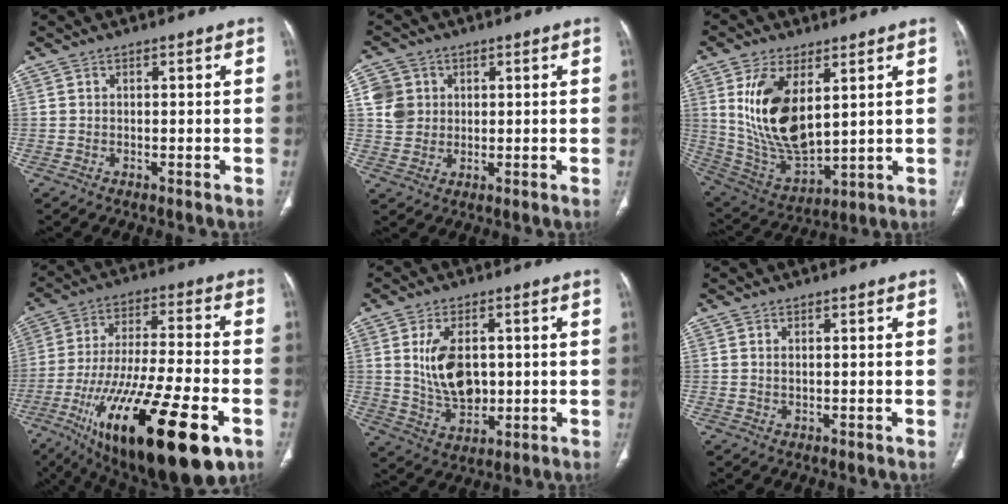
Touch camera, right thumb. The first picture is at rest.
{"total": 6.0, "force": [1.5, 5.5, 1.8], "torque": [-0.013, 0.000, 0.028]}
{"total": 16.7, "force": [4.9, 8.4, 13.6], "torque": [-0.250, -0.026, 0.115]}
{"total": 29.6, "force": [-13.0, 9.2, 24.9], "torque": [-0.425, 0.022, -0.204]}
{"total": 10.4, "force": [1.4, 6.5, 8.0], "torque": [-0.132, -0.010, 0.040]}
{"total": 0.7, "force": [0.3, 0.3, 0.6], "torque": [-0.013, 0.002, 0.007]}